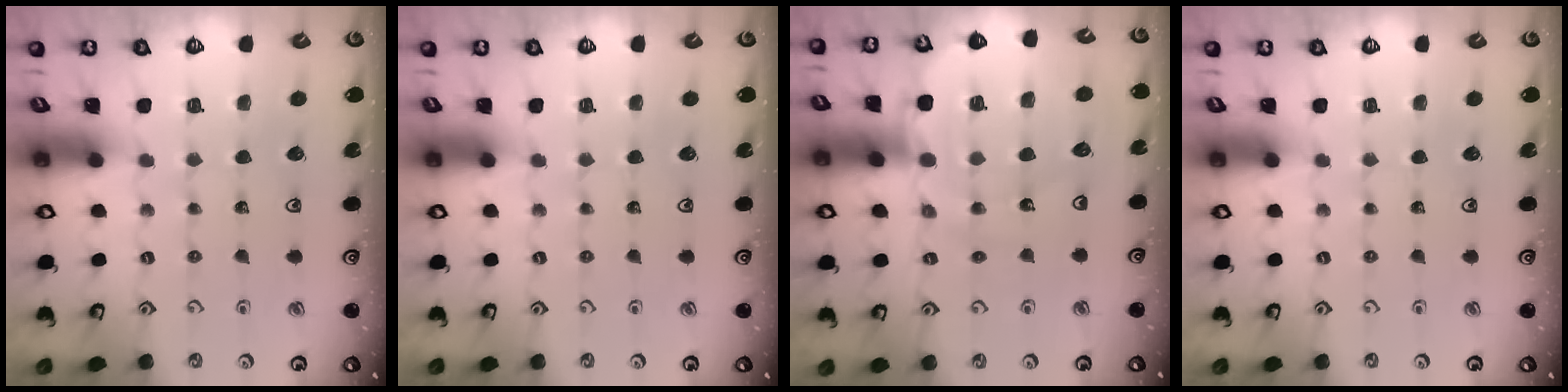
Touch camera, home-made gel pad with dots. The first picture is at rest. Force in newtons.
{"total": 0.0}
{"total": 10.4, "press": 10.4, "slide": 1.3}
{"total": 0.0}